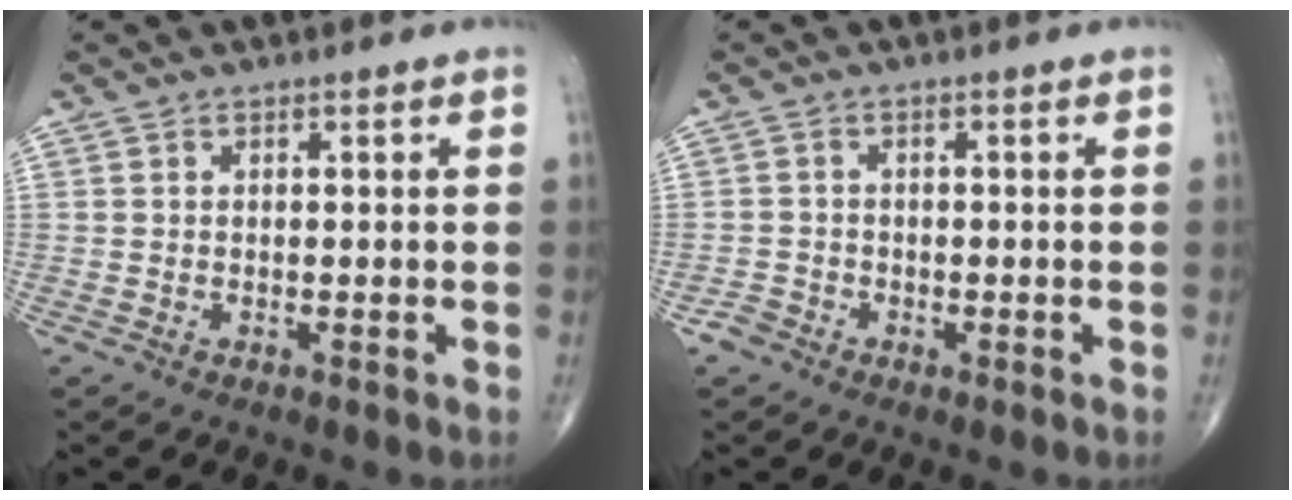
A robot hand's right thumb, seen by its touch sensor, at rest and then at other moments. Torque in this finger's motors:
{"motor_torque": [1.20, 0.98, 0.08, -0.49, 0.01]}